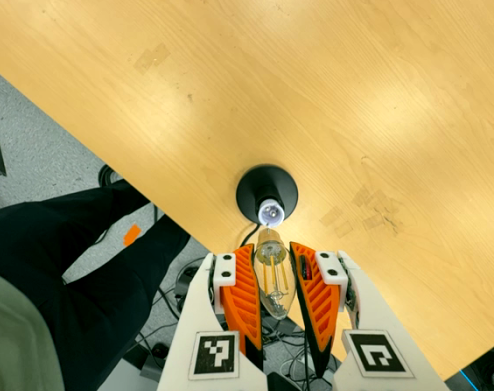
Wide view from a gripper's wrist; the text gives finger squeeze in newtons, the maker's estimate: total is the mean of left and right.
{"total": 21.5, "left": 23.2, "right": 19.8}